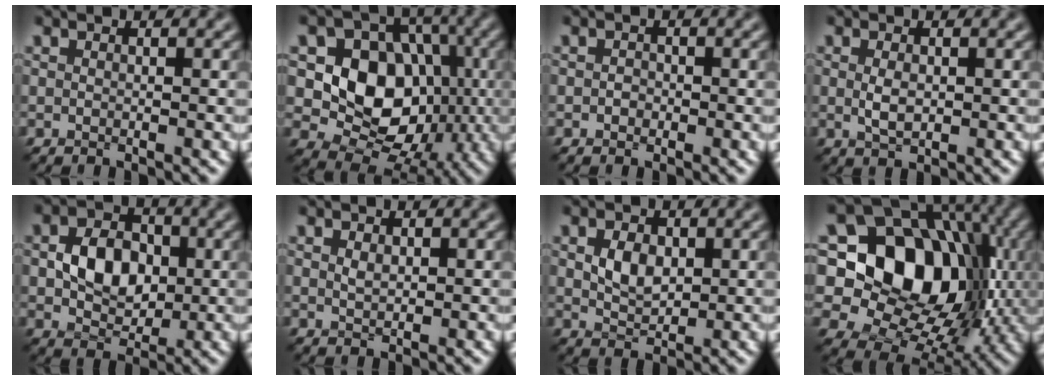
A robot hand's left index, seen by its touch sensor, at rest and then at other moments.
{"total": 9.4, "force": [-0.5, 7.5, 5.7], "torque": [-0.090, -0.006, -0.018]}
{"total": 0.8, "force": [-0.3, 0.7, 0.3], "torque": [-0.005, -0.003, -0.008]}
{"total": 1.8, "force": [-0.1, 1.0, 1.5], "torque": [-0.035, -0.001, -0.001]}
{"total": 4.7, "force": [0.0, 3.5, 3.2], "torque": [-0.060, 0.001, -0.005]}
{"total": 0.9, "force": [0.3, 0.5, 0.6], "torque": [-0.015, -0.001, 0.006]}
{"total": 2.5, "force": [0.4, 1.7, 1.8], "torque": [-0.042, -0.001, 0.008]}
{"total": 14.0, "force": [1.9, 11.0, 8.5], "torque": [-0.115, 0.002, 0.015]}